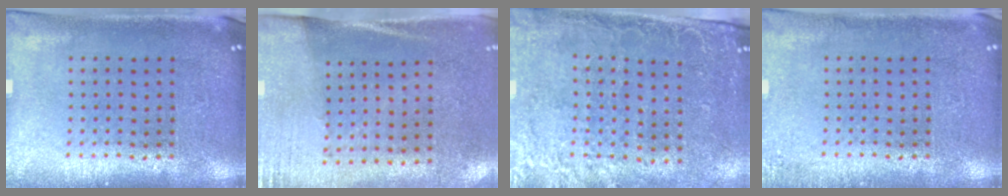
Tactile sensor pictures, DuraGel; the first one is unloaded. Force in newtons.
{"total": 2.8, "press": 2.4, "slide": 1.4}
{"total": 2.6, "press": 2.2, "slide": 1.2}
{"total": 1.6, "press": 1.6, "slide": 0.3}